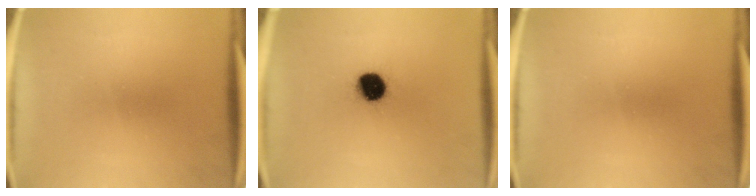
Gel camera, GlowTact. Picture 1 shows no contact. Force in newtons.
{"total": 9.6}
{"total": 0.0}